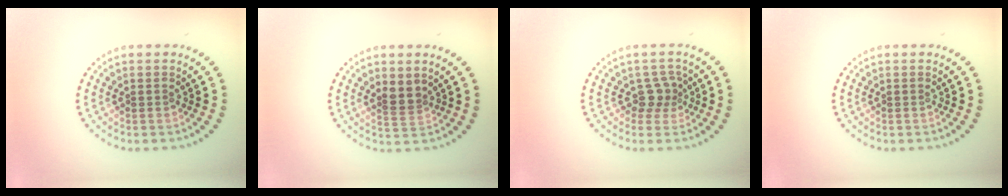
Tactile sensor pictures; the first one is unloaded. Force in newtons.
{"total": 2.1, "press": 1.7, "slide": 1.3}
{"total": 2.0, "press": 1.6, "slide": 1.2}
{"total": 0.0}